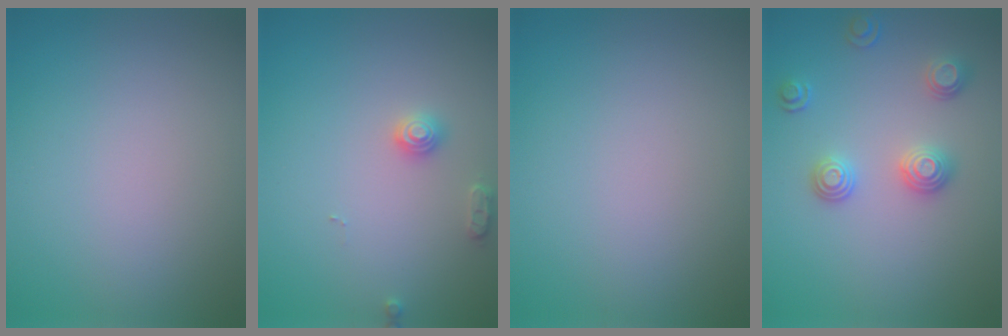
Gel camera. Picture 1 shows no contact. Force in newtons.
{"total": 1.7, "press": 1.7, "slide": 0.3}
{"total": 0.0}
{"total": 2.9, "press": 2.5, "slide": 1.5}